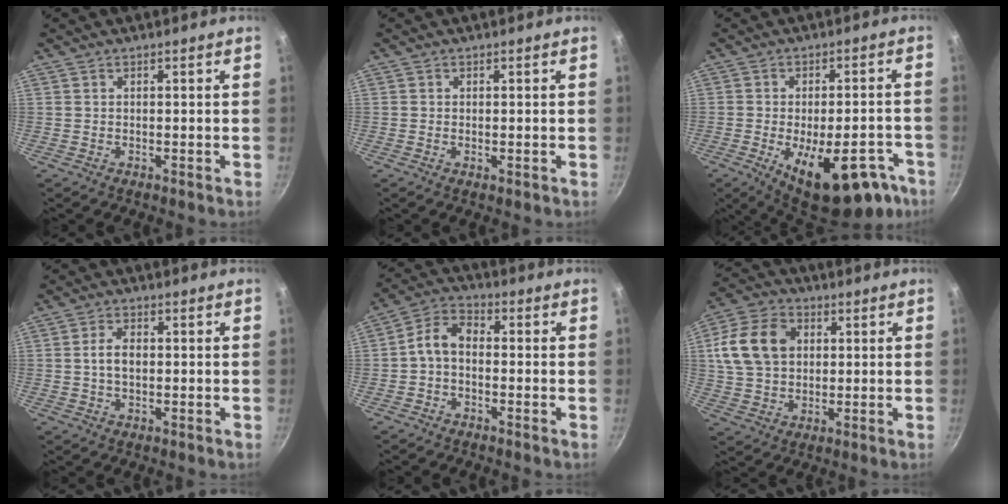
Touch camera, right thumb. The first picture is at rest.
{"total": 0.7, "force": [-0.1, 0.3, 0.7], "torque": [-0.011, -0.001, -0.003]}
{"total": 20.0, "force": [-9.6, 9.1, 15.0], "torque": [-0.159, 0.024, -0.124]}
{"total": 3.9, "force": [0.0, 2.4, 3.1], "torque": [-0.051, 0.010, -0.004]}
{"total": 6.0, "force": [-1.1, 4.0, 4.4], "torque": [-0.081, 0.032, -0.035]}
{"total": 14.1, "force": [3.0, 10.6, 8.8], "torque": [-0.147, 0.014, 0.047]}